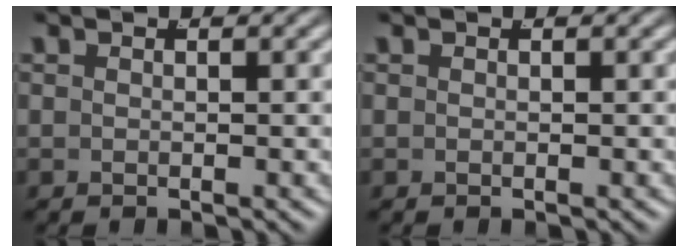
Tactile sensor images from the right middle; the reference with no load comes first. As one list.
[{"total": 0.0}]